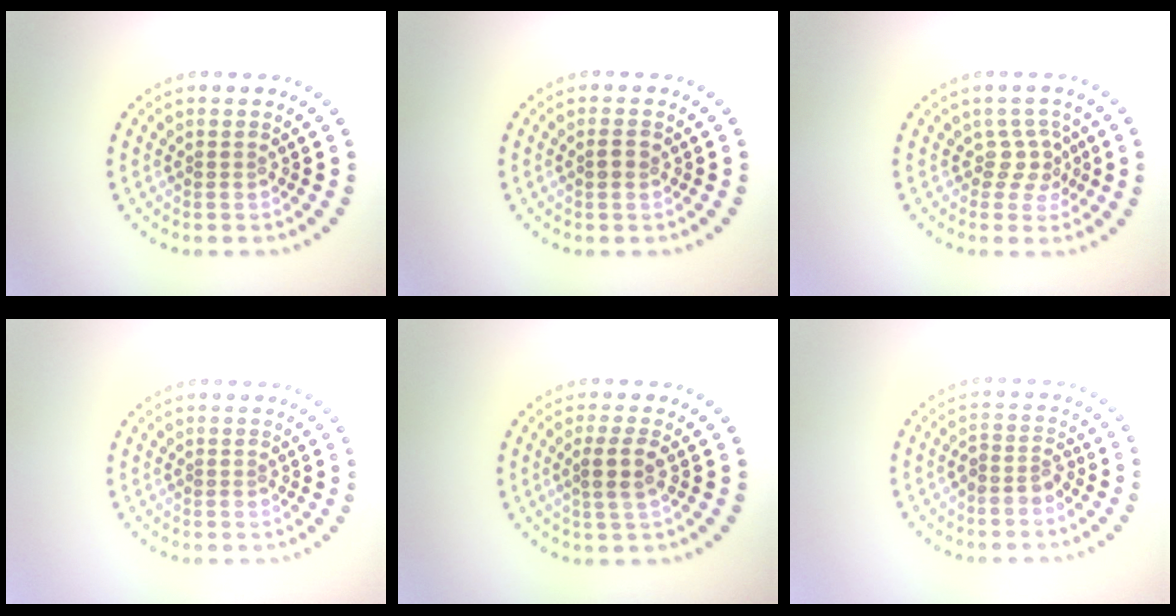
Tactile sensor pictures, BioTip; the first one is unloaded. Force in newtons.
{"total": 1.2, "press": 1.2, "slide": 0.2}
{"total": 2.1, "press": 1.4, "slide": 1.5}
{"total": 0.0}
{"total": 2.3, "press": 2.0, "slide": 1.2}
{"total": 1.8, "press": 1.5, "slide": 1.1}